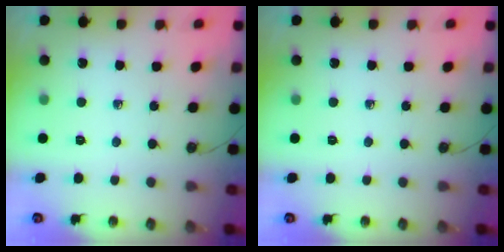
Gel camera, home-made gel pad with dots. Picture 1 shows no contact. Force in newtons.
{"total": 0.0}